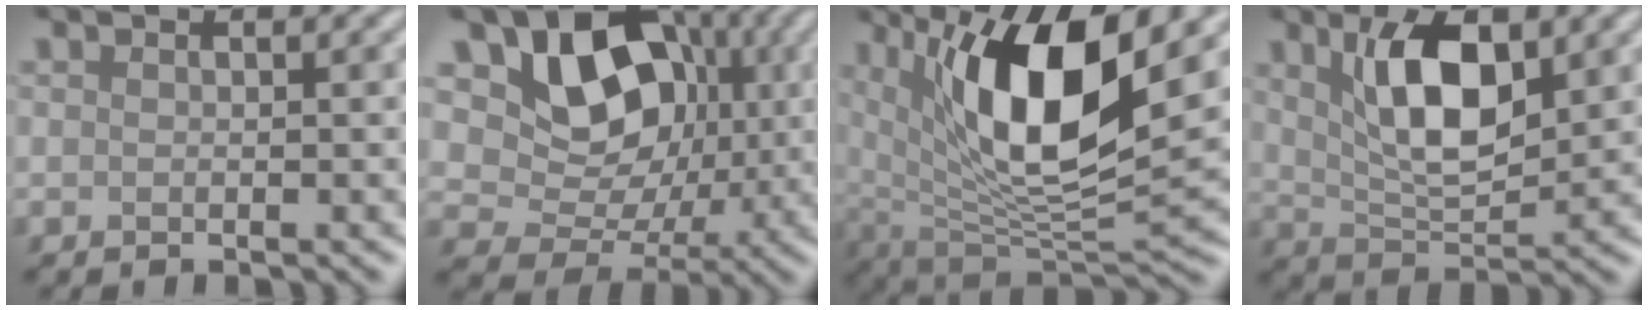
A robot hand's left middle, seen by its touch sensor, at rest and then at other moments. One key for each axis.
{"total": 9.5, "fx": 2.6, "fy": 7.3, "fz": 5.5, "tx": -0.083, "ty": -0.014, "tz": 0.035}
{"total": 11.2, "fx": 4.0, "fy": 3.7, "fz": 9.8, "tx": -0.168, "ty": -0.014, "tz": 0.076}
{"total": 6.7, "fx": 2.5, "fy": 2.8, "fz": 5.5, "tx": -0.106, "ty": 0.002, "tz": 0.044}